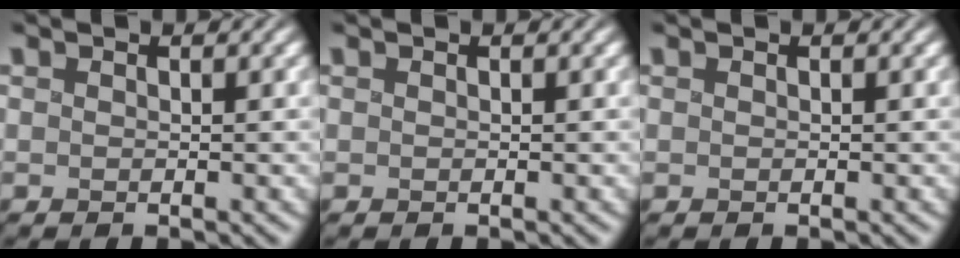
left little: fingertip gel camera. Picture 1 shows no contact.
{"total": 0.0}
{"total": 0.0}